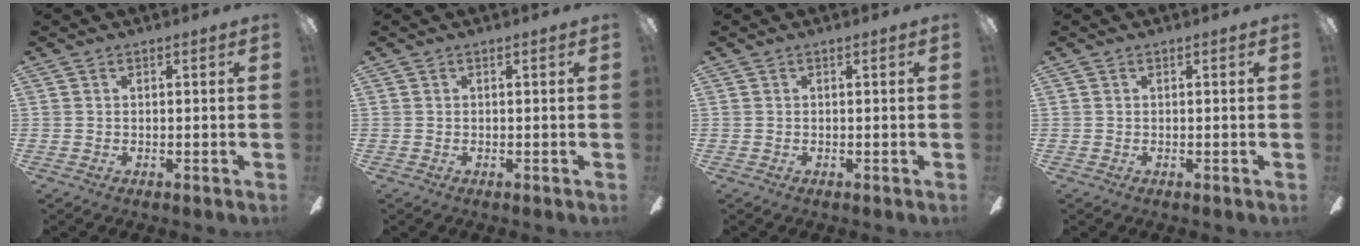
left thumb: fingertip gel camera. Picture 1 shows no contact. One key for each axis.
{"total": 0.0}
{"total": 0.0}
{"total": 0.0}